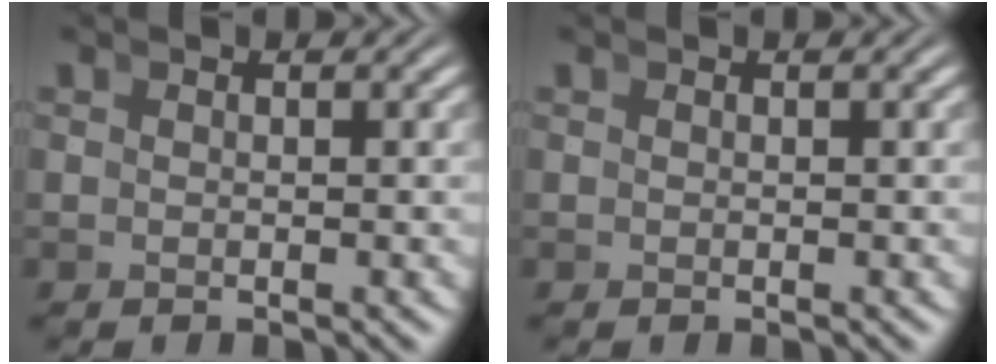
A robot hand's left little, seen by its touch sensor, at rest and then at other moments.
{"total": 0.0}